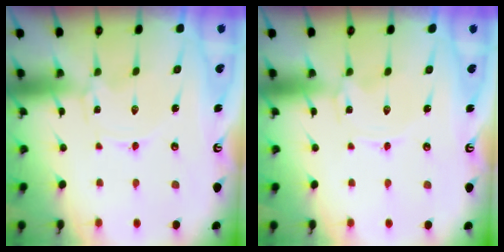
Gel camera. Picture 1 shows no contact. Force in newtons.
{"total": 0.0}